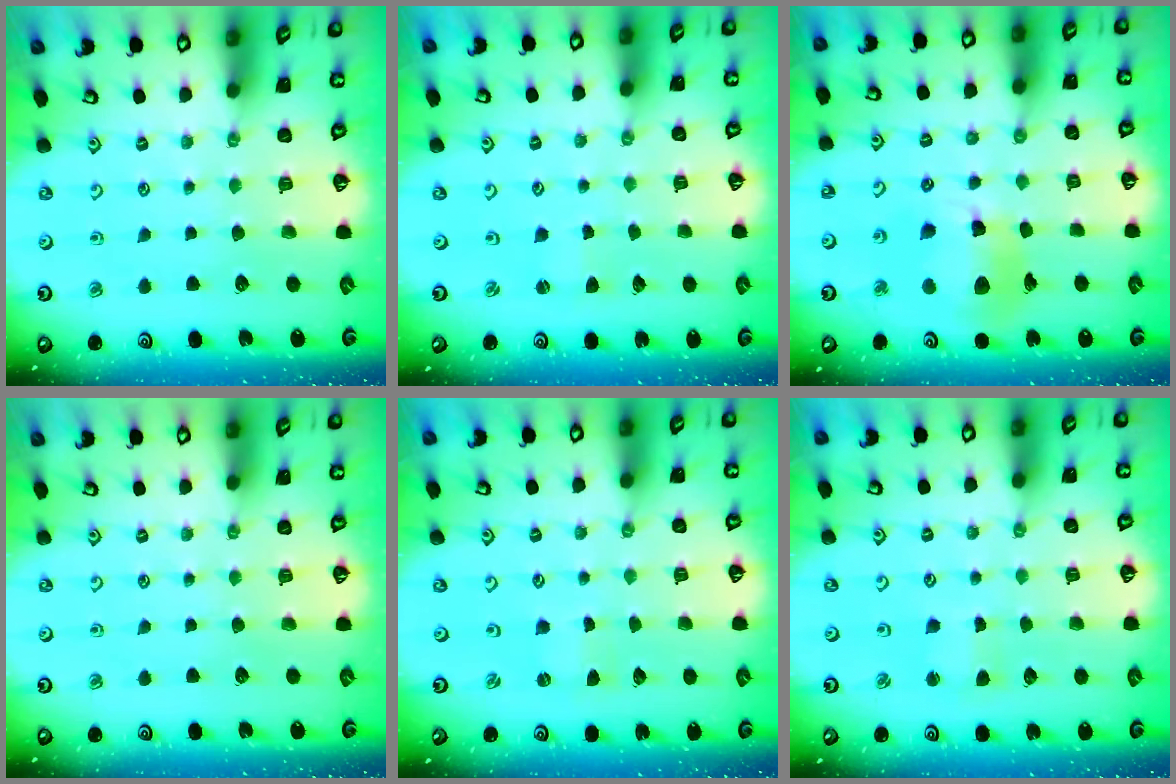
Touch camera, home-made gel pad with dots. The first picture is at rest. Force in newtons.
{"total": 1.6, "press": 1.6, "slide": 0.4}
{"total": 13.9, "press": 13.7, "slide": 2.0}
{"total": 0.0}
{"total": 0.0}
{"total": 3.0, "press": 2.9, "slide": 0.6}